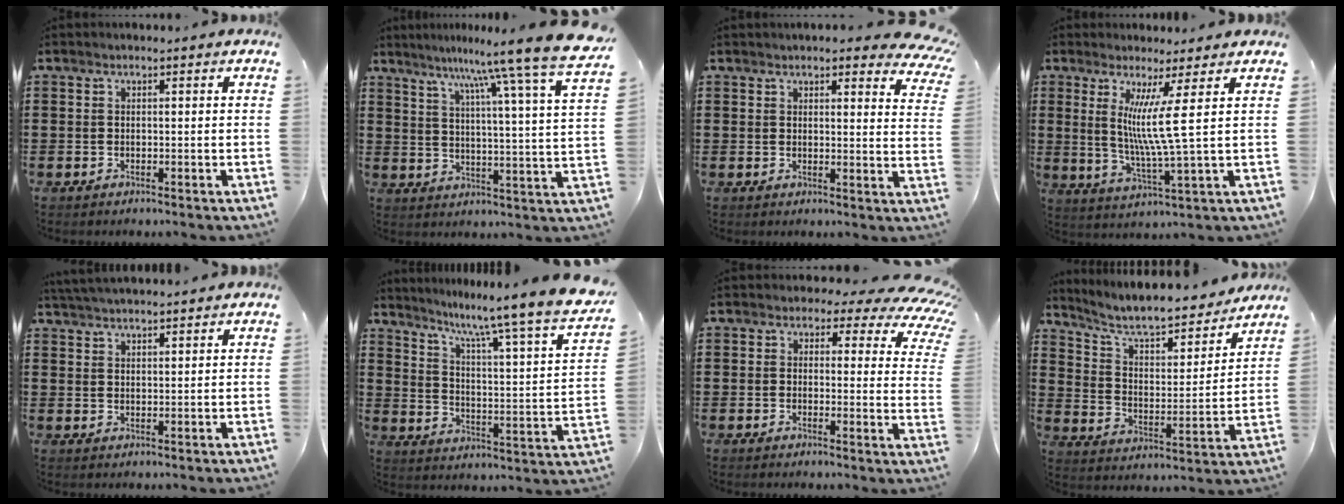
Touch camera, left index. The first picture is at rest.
{"total": 10.4, "force": [8.8, -1.9, 5.3], "torque": [-0.113, -0.065, 0.135]}
{"total": 4.5, "force": [4.0, 1.0, 1.7], "torque": [-0.031, -0.012, 0.071]}
{"total": 8.1, "force": [2.7, -1.2, 7.6], "torque": [-0.151, -0.010, 0.041]}
{"total": 3.2, "force": [3.1, -0.2, 0.6], "torque": [-0.020, -0.005, 0.059]}
{"total": 8.0, "force": [6.2, -0.9, 4.9], "torque": [-0.103, -0.064, 0.086]}
{"total": 4.1, "force": [2.7, 2.2, 2.1], "torque": [-0.041, -0.014, 0.041]}
{"total": 7.6, "force": [6.7, 1.0, 3.3], "torque": [-0.092, -0.049, 0.111]}